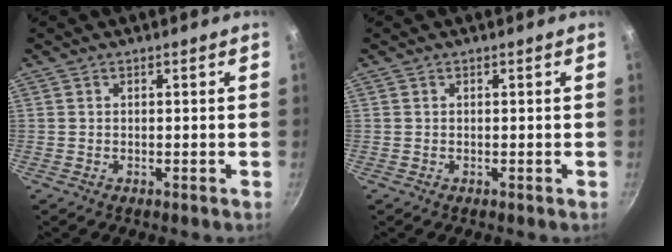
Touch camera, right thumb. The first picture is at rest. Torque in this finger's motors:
{"motor_torque": [0.00, 0.00, 0.00, 0.00, 0.00]}